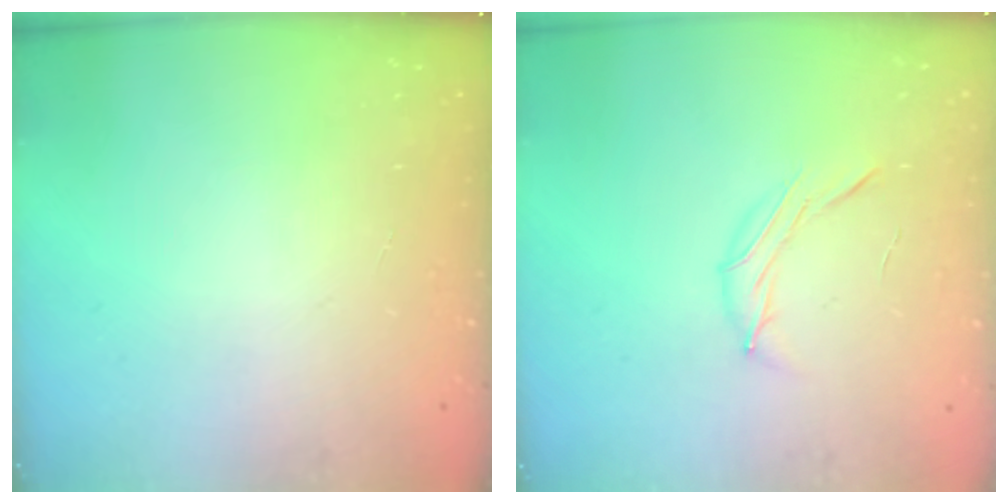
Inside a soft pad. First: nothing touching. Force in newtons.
{"total": 7.0, "press": 6.9, "slide": 1.4}